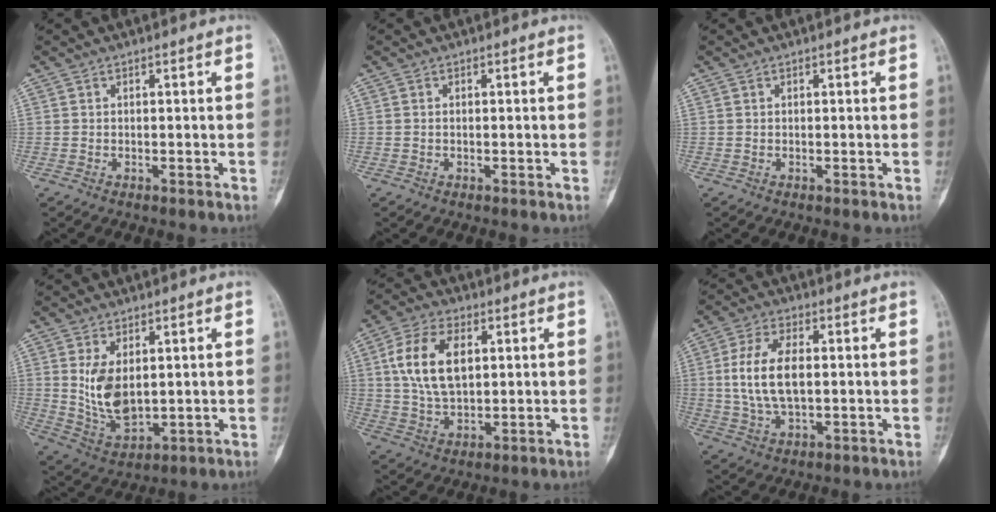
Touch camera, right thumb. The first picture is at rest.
{"total": 0.0}
{"total": 0.0}
{"total": 9.3, "force": [1.7, 5.4, 7.4], "torque": [-0.124, -0.019, 0.051]}
{"total": 12.0, "force": [2.7, 6.9, 9.4], "torque": [-0.170, 0.003, 0.053]}
{"total": 10.8, "force": [0.8, 5.5, 9.2], "torque": [-0.186, 0.005, 0.018]}